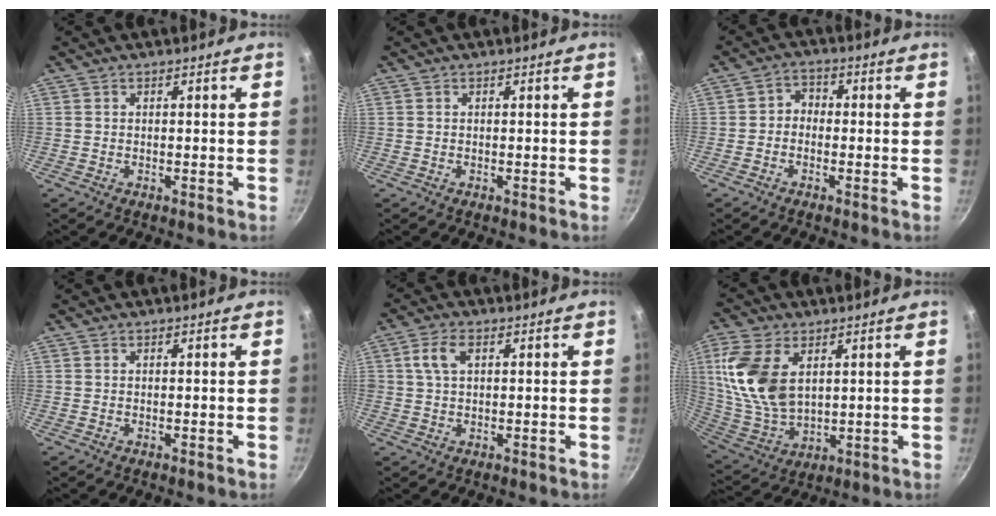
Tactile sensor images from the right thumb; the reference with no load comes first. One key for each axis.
{"total": 0.0}
{"total": 2.9, "fx": -0.8, "fy": 2.4, "fz": 1.3, "tx": -0.006, "ty": 0.015, "tz": -0.025}
{"total": 0.0}
{"total": 4.5, "fx": 1.4, "fy": 2.6, "fz": 3.5, "tx": -0.062, "ty": 0.008, "tz": 0.025}
{"total": 15.7, "fx": 4.6, "fy": 9.5, "fz": 11.6, "tx": -0.229, "ty": -0.022, "tz": 0.104}